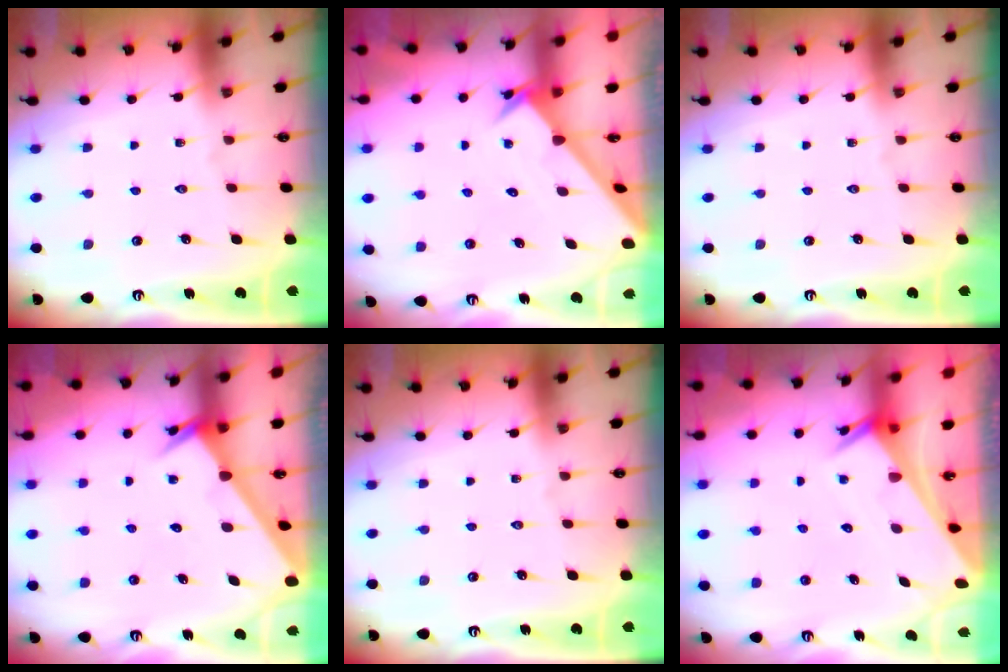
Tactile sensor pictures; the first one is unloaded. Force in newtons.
{"total": 2.5, "press": 2.5, "slide": 0.2}
{"total": 0.0}
{"total": 2.6, "press": 2.6, "slide": 0.1}
{"total": 0.0}
{"total": 2.6, "press": 2.6, "slide": 0.1}